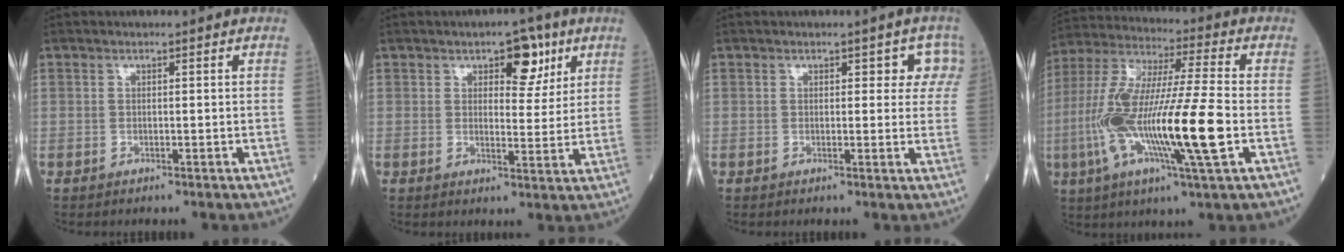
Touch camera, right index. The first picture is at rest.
{"total": 5.9, "force": [3.2, 2.7, 4.1], "torque": [-0.050, 0.004, 0.042]}
{"total": 3.8, "force": [1.7, 2.3, 2.4], "torque": [-0.002, 0.010, 0.011]}
{"total": 19.8, "force": [-4.4, 0.9, 19.3], "torque": [-0.395, -0.016, -0.087]}